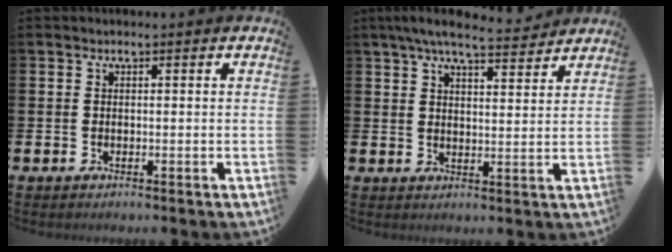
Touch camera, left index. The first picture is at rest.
{"total": 6.6, "force": [6.0, 0.8, 2.4], "torque": [-0.054, -0.024, 0.107]}